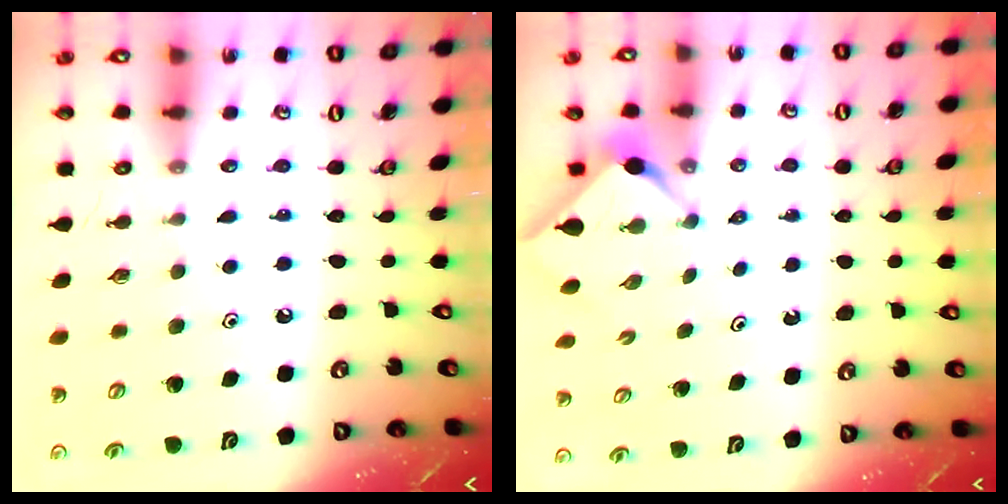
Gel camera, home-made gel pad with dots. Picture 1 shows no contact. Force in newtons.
{"total": 3.0, "press": 2.9, "slide": 0.3}